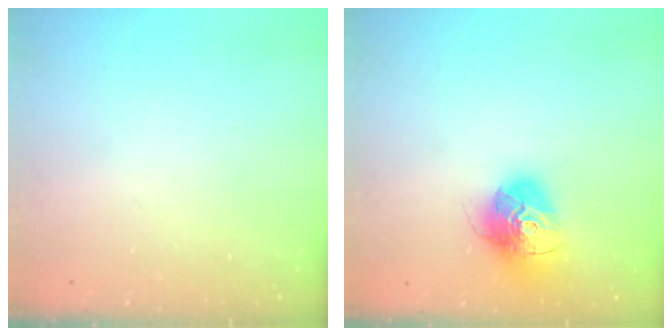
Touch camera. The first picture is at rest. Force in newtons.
{"total": 15.6, "press": 15.5, "slide": 1.4}